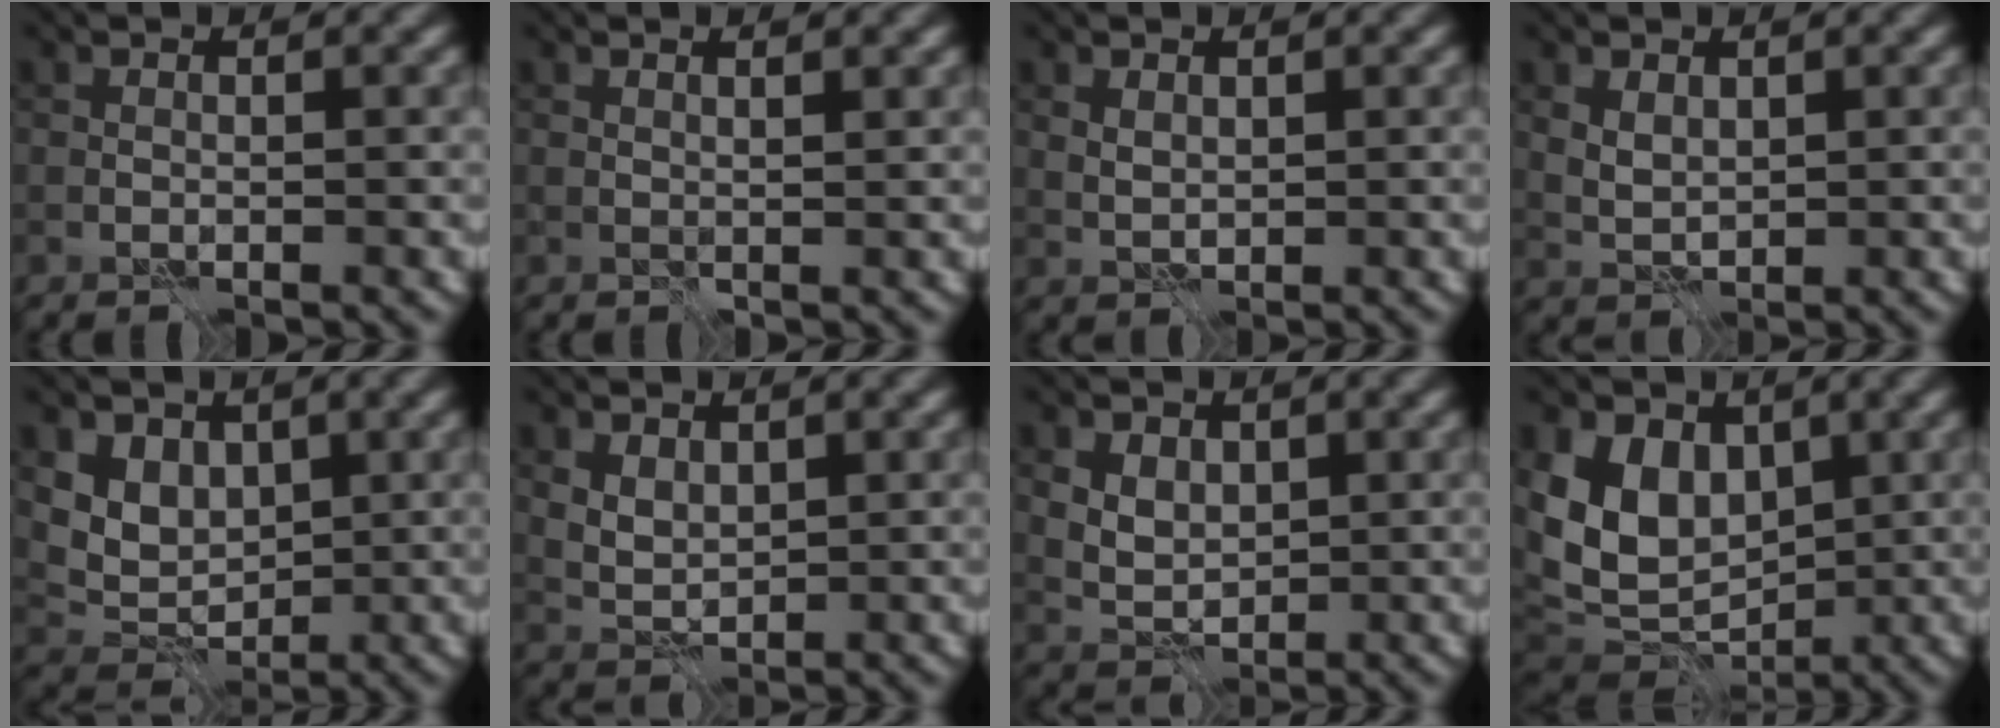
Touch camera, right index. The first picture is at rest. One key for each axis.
{"total": 1.1, "fx": 0.7, "fy": 0.1, "fz": 0.8, "tx": -0.016, "ty": 0.000, "tz": 0.009}
{"total": 1.3, "fx": 0.6, "fy": 0.7, "fz": 0.8, "tx": -0.020, "ty": -0.002, "tz": 0.016}
{"total": 2.0, "fx": 0.9, "fy": 1.3, "fz": 1.3, "tx": -0.031, "ty": -0.003, "tz": 0.020}
{"total": 4.1, "fx": 1.7, "fy": 3.1, "fz": 2.0, "tx": -0.047, "ty": -0.011, "tz": 0.035}
{"total": 2.5, "fx": 1.0, "fy": 1.7, "fz": 1.6, "tx": -0.035, "ty": -0.005, "tz": 0.023}
{"total": 3.7, "fx": 1.2, "fy": 2.7, "fz": 2.2, "tx": -0.043, "ty": 0.003, "tz": 0.023}
{"total": 8.7, "fx": 1.7, "fy": 6.4, "fz": 5.6, "tx": -0.106, "ty": -0.010, "tz": 0.028}